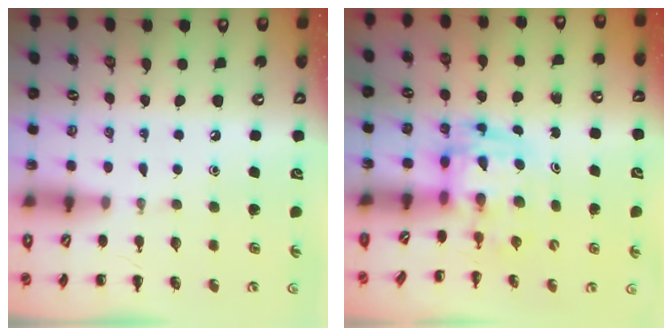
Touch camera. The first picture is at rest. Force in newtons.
{"total": 2.9, "press": 2.8, "slide": 0.5}